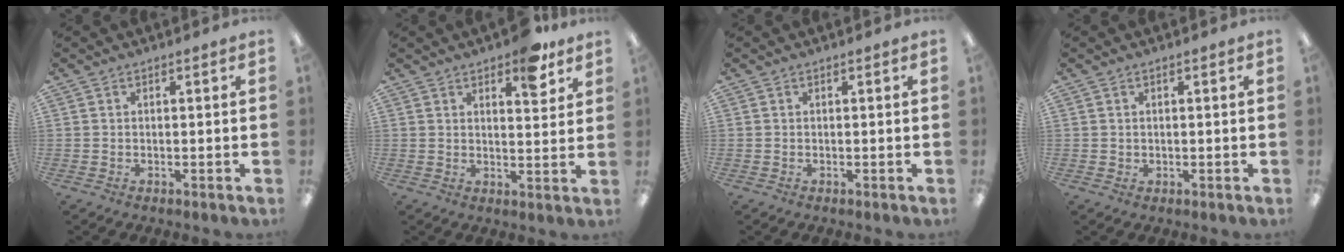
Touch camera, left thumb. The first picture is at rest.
{"total": 8.2, "force": [5.5, 3.5, 5.0], "torque": [-0.048, -0.030, 0.088]}
{"total": 0.0}
{"total": 0.7, "force": [0.3, 0.6, 0.0], "torque": [0.000, 0.004, 0.006]}